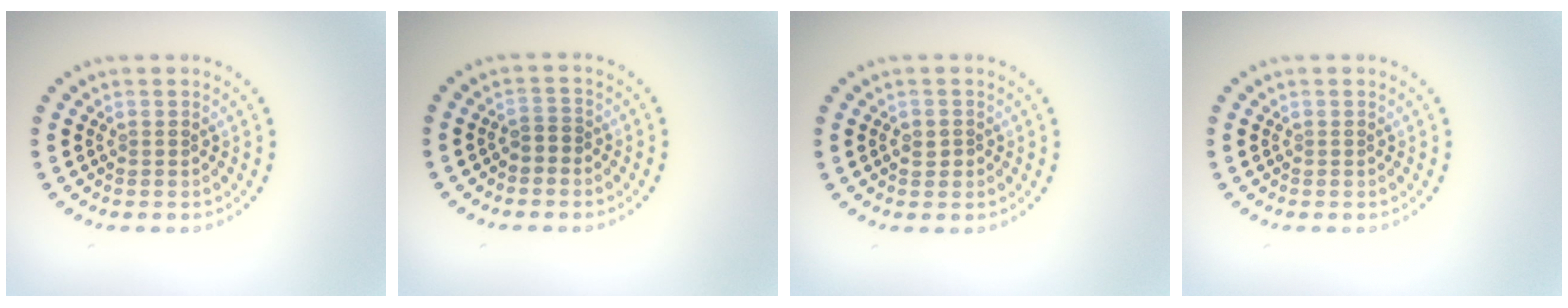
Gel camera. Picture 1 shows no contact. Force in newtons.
{"total": 1.3, "press": 1.1, "slide": 0.6}
{"total": 1.3, "press": 1.3, "slide": 0.4}
{"total": 0.0}